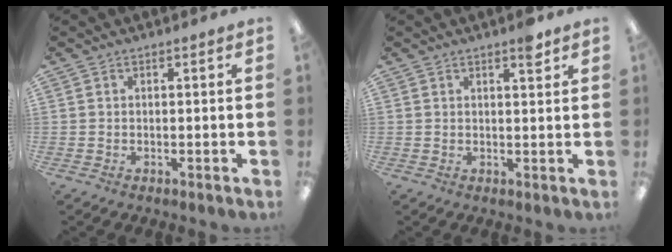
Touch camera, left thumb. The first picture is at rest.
{"total": 3.4, "force": [2.4, 0.8, 2.2], "torque": [-0.025, -0.008, 0.036]}